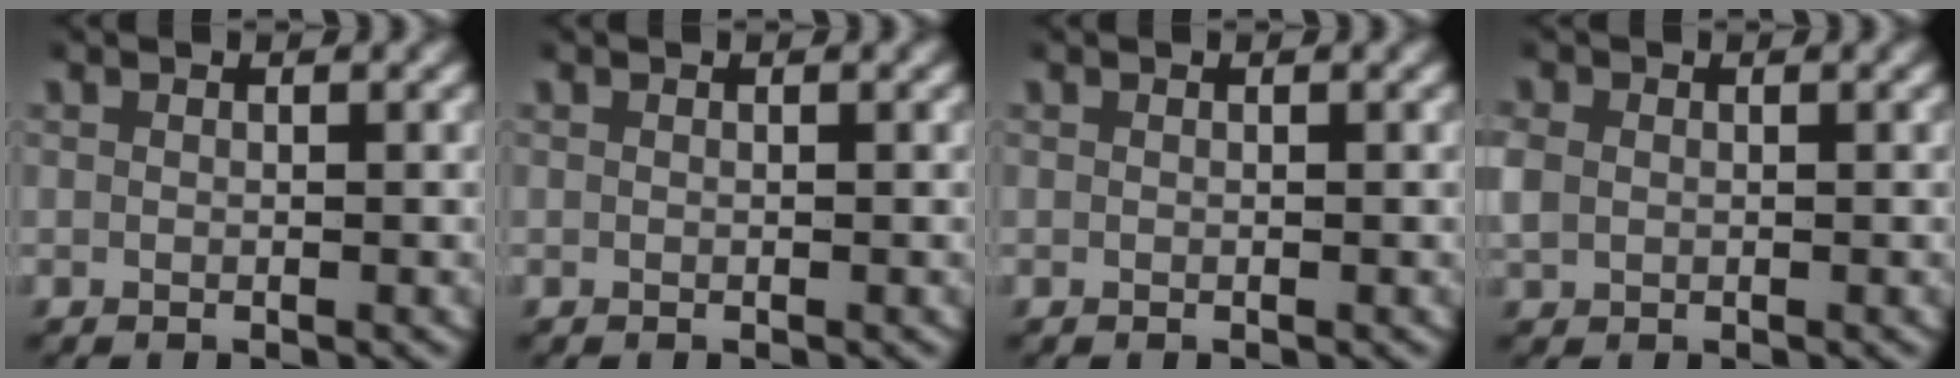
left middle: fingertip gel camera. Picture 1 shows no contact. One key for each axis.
{"total": 0.0}
{"total": 0.0}
{"total": 2.4, "fx": 0.1, "fy": 2.1, "fz": 1.2, "tx": -0.047, "ty": -0.005, "tz": 0.006}